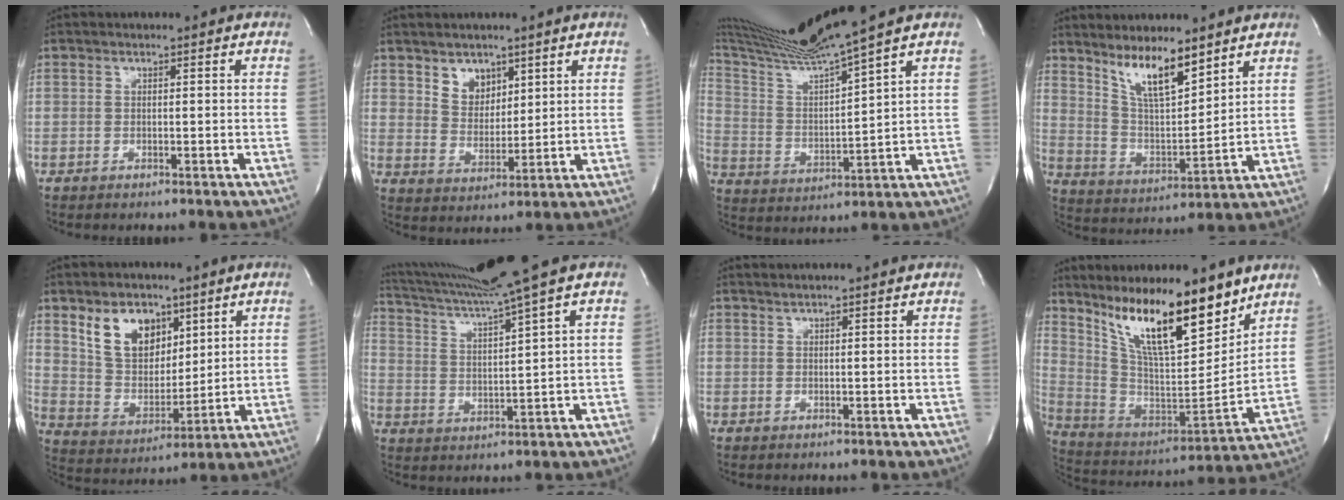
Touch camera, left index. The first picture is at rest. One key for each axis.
{"total": 4.7, "fx": 2.8, "fy": 3.3, "fz": 1.6, "tx": -0.030, "ty": -0.004, "tz": 0.059}
{"total": 13.1, "fx": 11.2, "fy": -3.0, "fz": 6.2, "tx": -0.123, "ty": -0.019, "tz": 0.207}
{"total": 8.8, "fx": 6.6, "fy": 1.8, "fz": 5.6, "tx": -0.115, "ty": -0.011, "tz": 0.134}
{"total": 9.7, "fx": 5.6, "fy": 6.2, "fz": 5.0, "tx": -0.104, "ty": 0.005, "tz": 0.117}
{"total": 12.0, "fx": 9.9, "fy": -3.6, "fz": 5.8, "tx": -0.111, "ty": -0.023, "tz": 0.167}
{"total": 4.4, "fx": 4.2, "fy": -0.4, "fz": 1.4, "tx": -0.021, "ty": 0.012, "tz": 0.045}
{"total": 18.8, "fx": 13.4, "fy": 3.9, "fz": 12.7, "tx": -0.226, "ty": -0.012, "tz": 0.243}